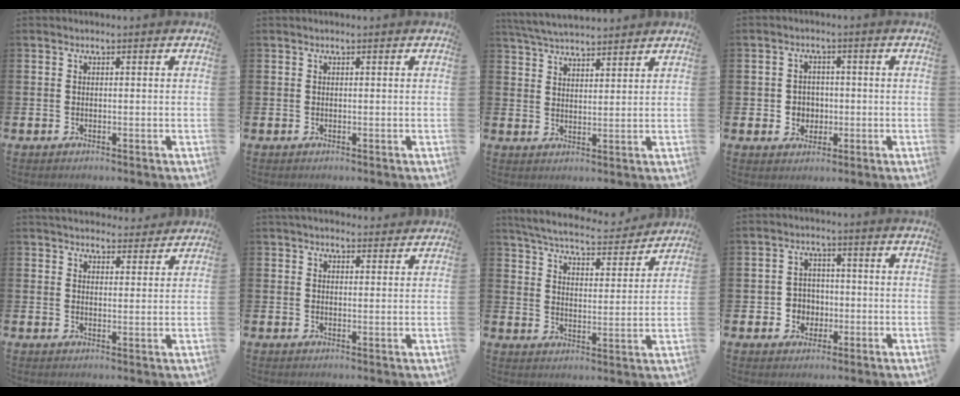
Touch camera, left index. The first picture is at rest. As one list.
[{"total": 0.0}, {"total": 5.0, "force": [4.9, 0.5, 0.8], "torque": [-0.035, -0.019, 0.091]}, {"total": 3.0, "force": [-0.1, 3.0, 0.7], "torque": [-0.011, 0.002, -0.010]}, {"total": 3.8, "force": [3.6, 0.9, 0.5], "torque": [-0.005, -0.017, 0.065]}, {"total": 2.8, "force": [2.6, 0.8, 0.4], "torque": [-0.002, -0.011, 0.046]}, {"total": 6.6, "force": [6.3, 0.7, 1.7], "torque": [-0.055, -0.045, 0.108]}, {"total": 3.4, "force": [-0.5, 3.3, 0.5], "torque": [-0.018, 0.002, -0.017]}]